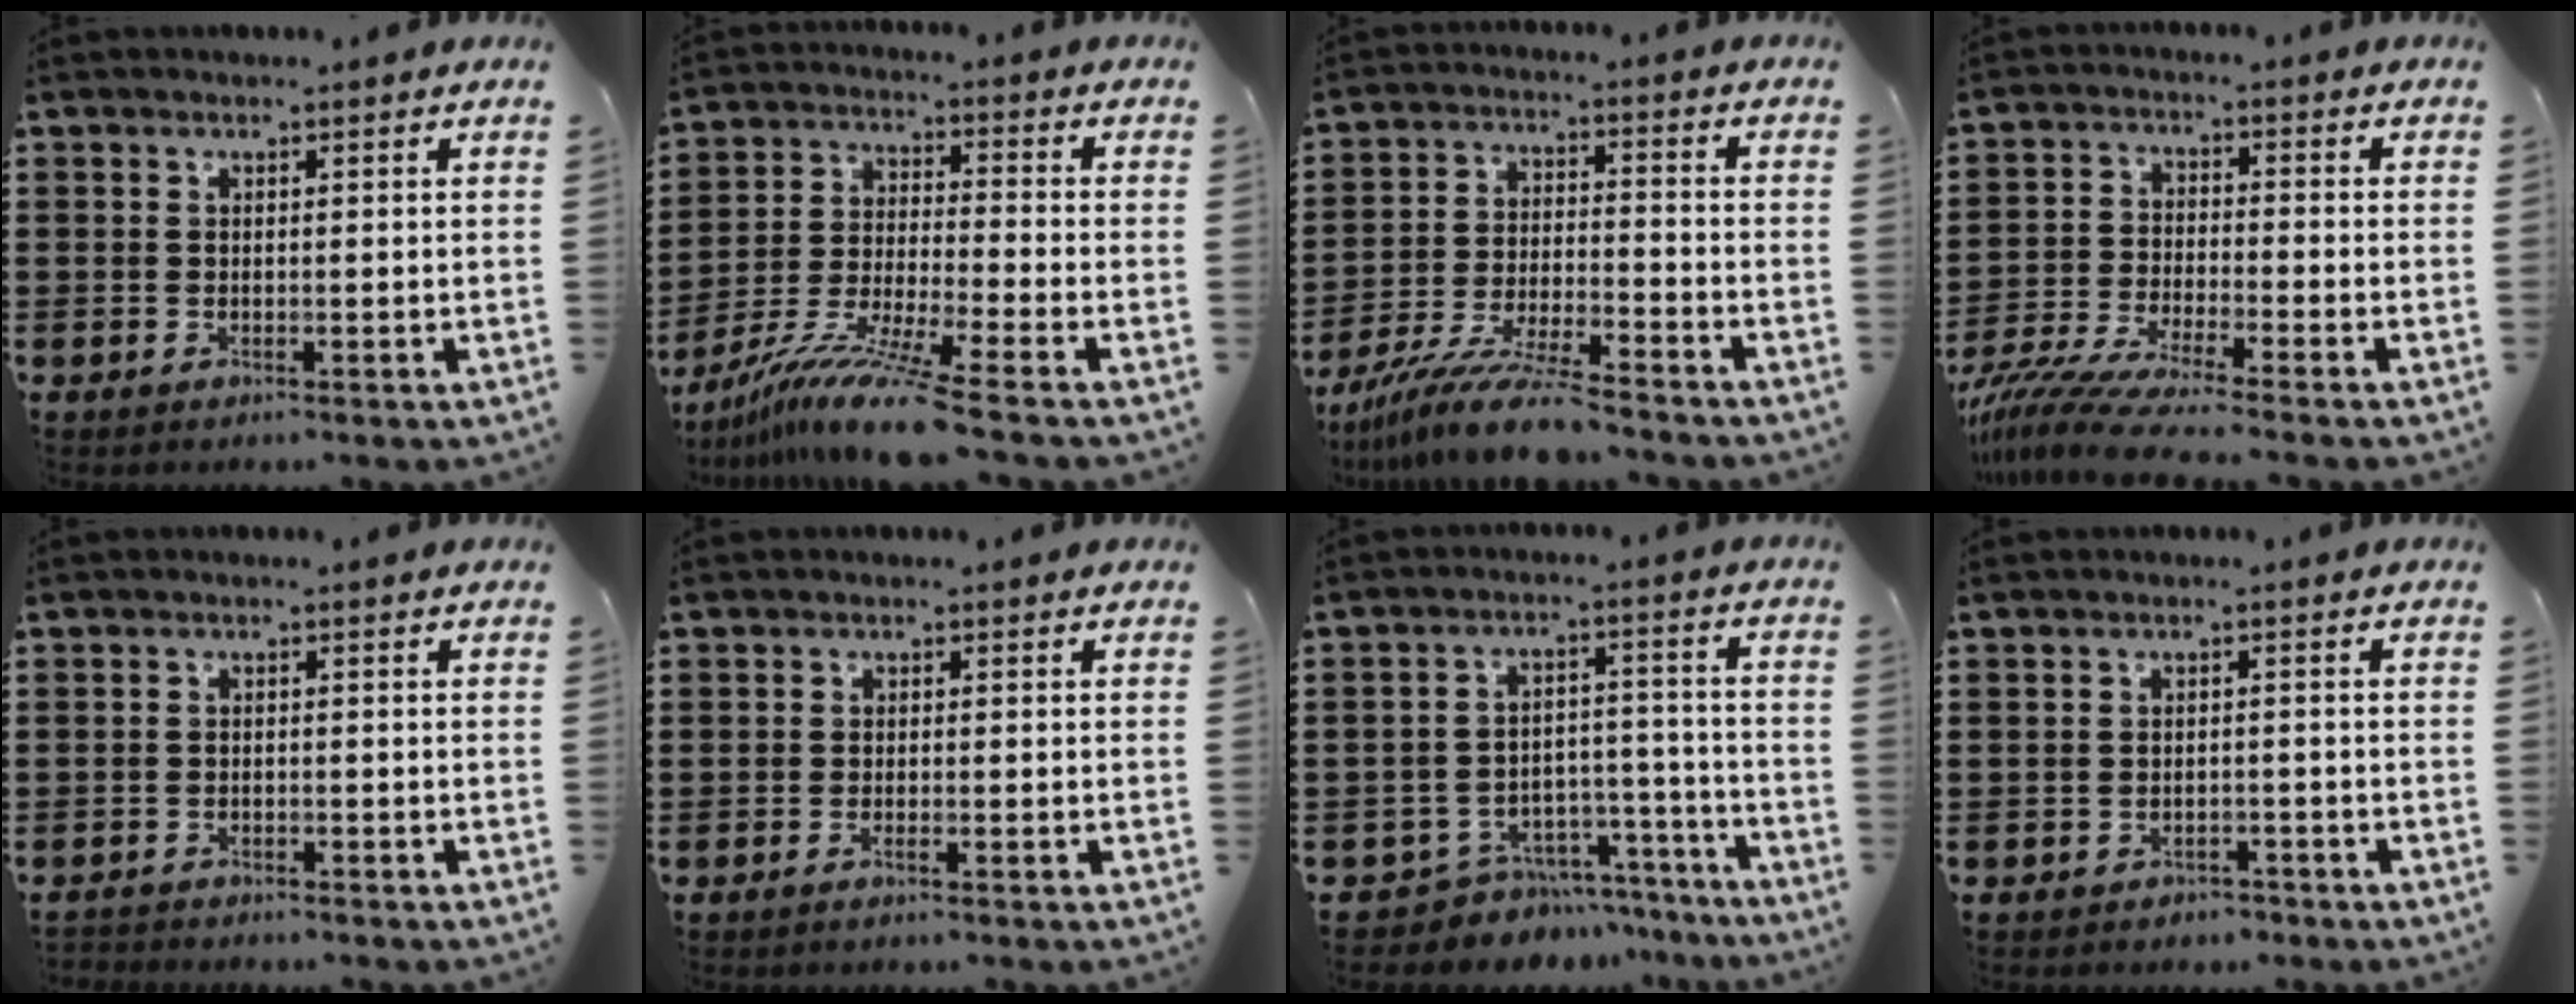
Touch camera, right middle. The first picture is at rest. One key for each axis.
{"total": 10.8, "fx": -8.7, "fy": 0.2, "fz": 6.3, "tx": -0.120, "ty": 0.000, "tz": -0.172}
{"total": 10.1, "fx": -8.8, "fy": 0.5, "fz": 4.9, "tx": -0.098, "ty": 0.007, "tz": -0.172}
{"total": 7.2, "fx": -6.4, "fy": 0.0, "fz": 3.4, "tx": -0.083, "ty": -0.014, "tz": -0.126}
{"total": 1.5, "fx": -1.5, "fy": 0.1, "fz": -0.1, "tx": -0.003, "ty": 0.002, "tz": -0.034}
{"total": 0.8, "fx": -0.5, "fy": 0.0, "fz": 0.6, "tx": -0.011, "ty": -0.003, "tz": -0.009}
{"total": 6.2, "fx": -5.8, "fy": 2.1, "fz": 0.5, "tx": -0.010, "ty": 0.028, "tz": -0.114}
{"total": 1.5, "fx": -1.4, "fy": 0.4, "fz": -0.1, "tx": -0.005, "ty": 0.002, "tz": -0.033}